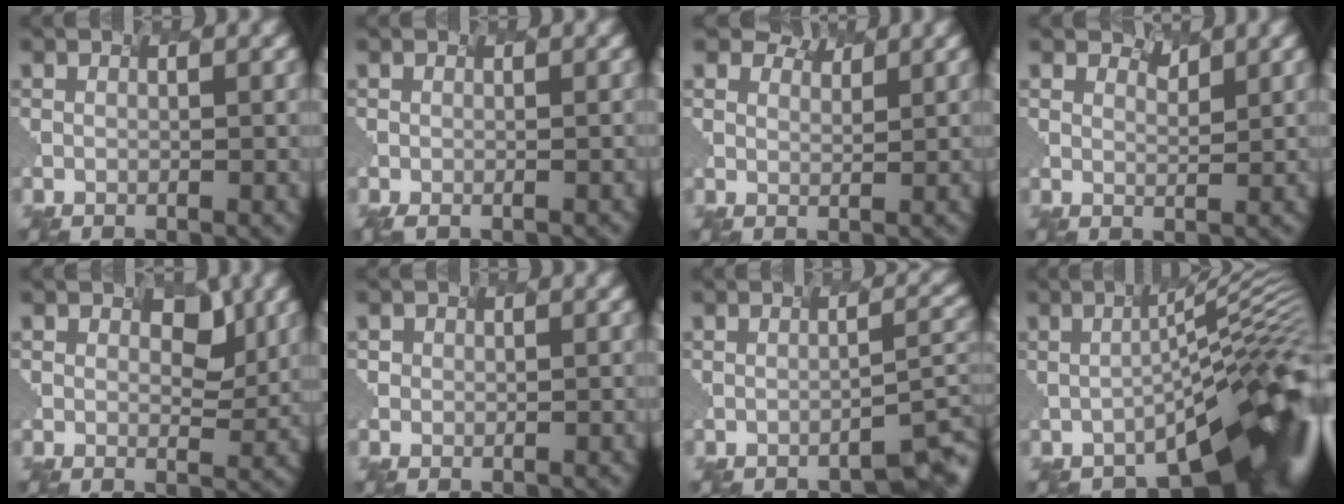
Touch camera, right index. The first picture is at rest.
{"total": 1.0, "force": [-0.8, 0.3, 0.5], "torque": [-0.007, 0.002, -0.001]}
{"total": 3.1, "force": [2.9, 1.1, 0.4], "torque": [-0.015, -0.003, 0.046]}
{"total": 1.2, "force": [1.1, 0.1, -0.4], "torque": [0.000, -0.004, 0.027]}
{"total": 1.9, "force": [1.1, 1.2, 0.8], "torque": [-0.014, -0.003, 0.023]}
{"total": 0.9, "force": [0.0, 0.8, -0.3], "torque": [0.006, -0.008, 0.009]}
{"total": 2.9, "force": [-1.8, 0.7, 2.1], "torque": [-0.019, 0.005, -0.021]}
{"total": 11.7, "force": [-4.8, 3.3, 10.1], "torque": [-0.129, -0.003, -0.072]}